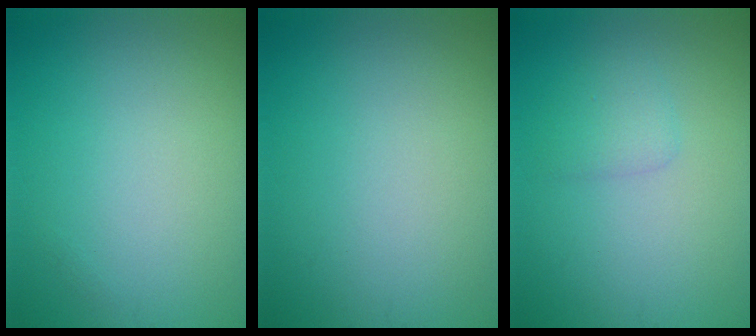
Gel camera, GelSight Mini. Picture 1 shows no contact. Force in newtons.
{"total": 0.0}
{"total": 1.5, "press": 1.4, "slide": 0.1}